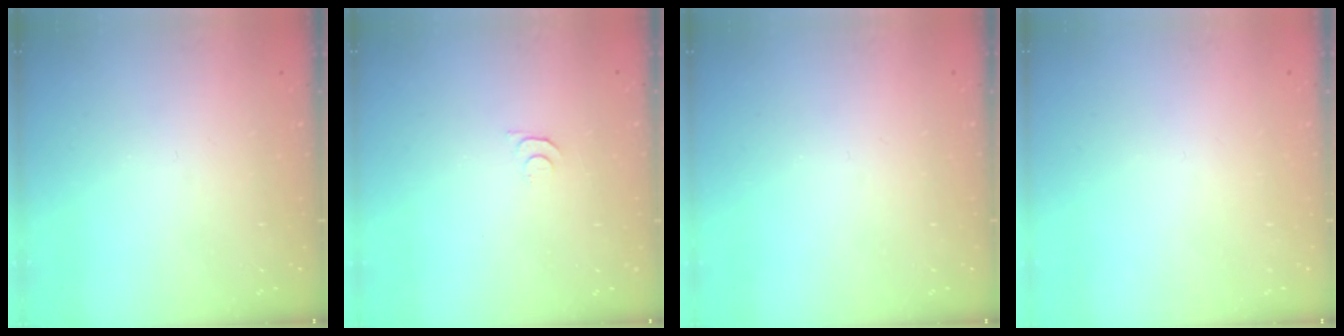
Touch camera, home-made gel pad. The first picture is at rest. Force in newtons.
{"total": 4.1, "press": 4.0, "slide": 0.6}
{"total": 0.0}
{"total": 1.8, "press": 1.7, "slide": 0.1}